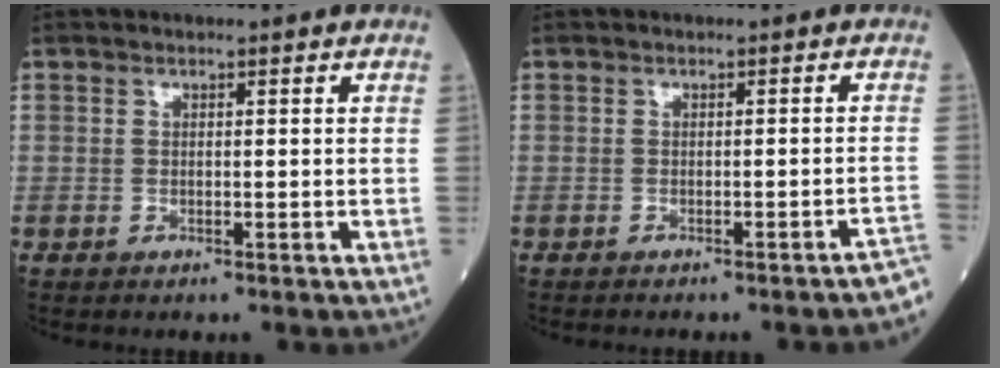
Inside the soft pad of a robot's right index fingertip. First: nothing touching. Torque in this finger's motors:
{"motor_torque": [-0.10, -0.21, 0.13, 0.02]}